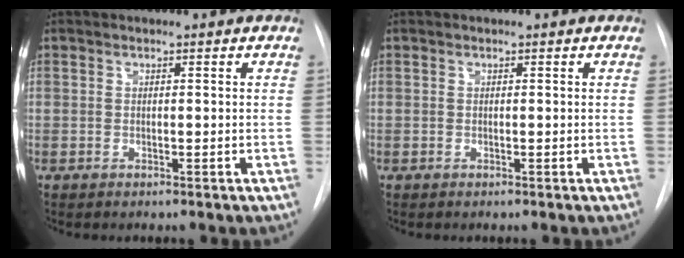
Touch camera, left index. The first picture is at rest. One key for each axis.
{"total": 0.0}